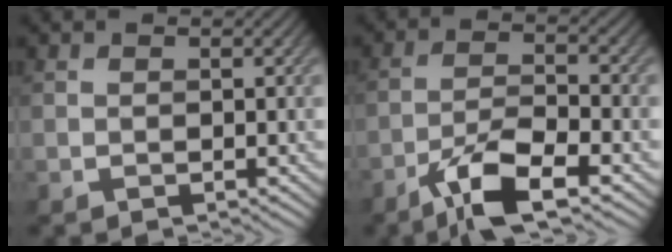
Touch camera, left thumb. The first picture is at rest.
{"total": 7.7, "force": [-4.9, 1.7, 5.6], "torque": [-0.110, 0.002, -0.094]}